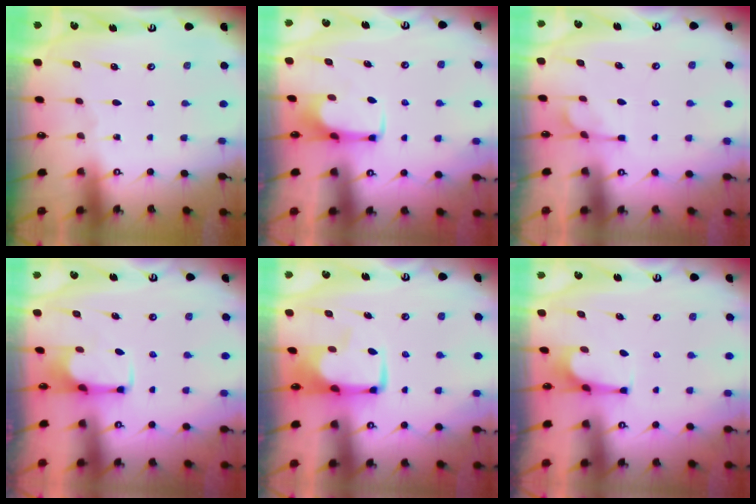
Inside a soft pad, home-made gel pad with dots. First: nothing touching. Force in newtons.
{"total": 2.0, "press": 2.0, "slide": 0.2}
{"total": 6.3, "press": 6.1, "slide": 1.4}
{"total": 2.8, "press": 2.6, "slide": 1.0}
{"total": 0.8, "press": 0.5, "slide": 0.6}
{"total": 1.4, "press": 1.4, "slide": 0.4}